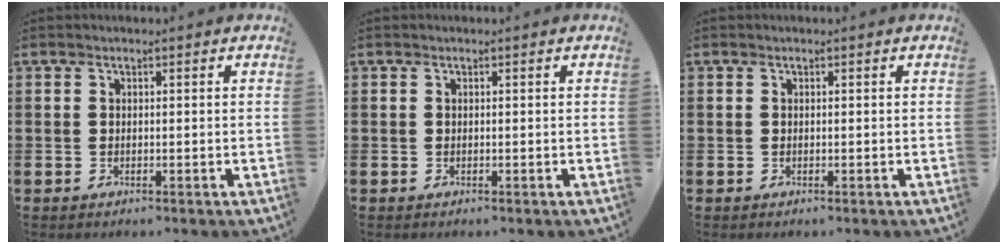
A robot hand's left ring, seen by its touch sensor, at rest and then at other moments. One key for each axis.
{"total": 0.0}
{"total": 0.0}